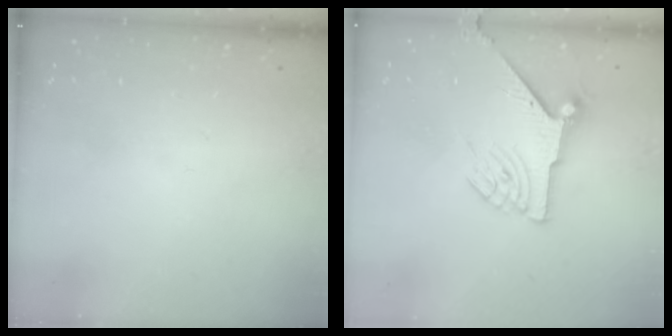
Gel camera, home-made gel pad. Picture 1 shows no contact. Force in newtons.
{"total": 7.4, "press": 7.4, "slide": 0.1}